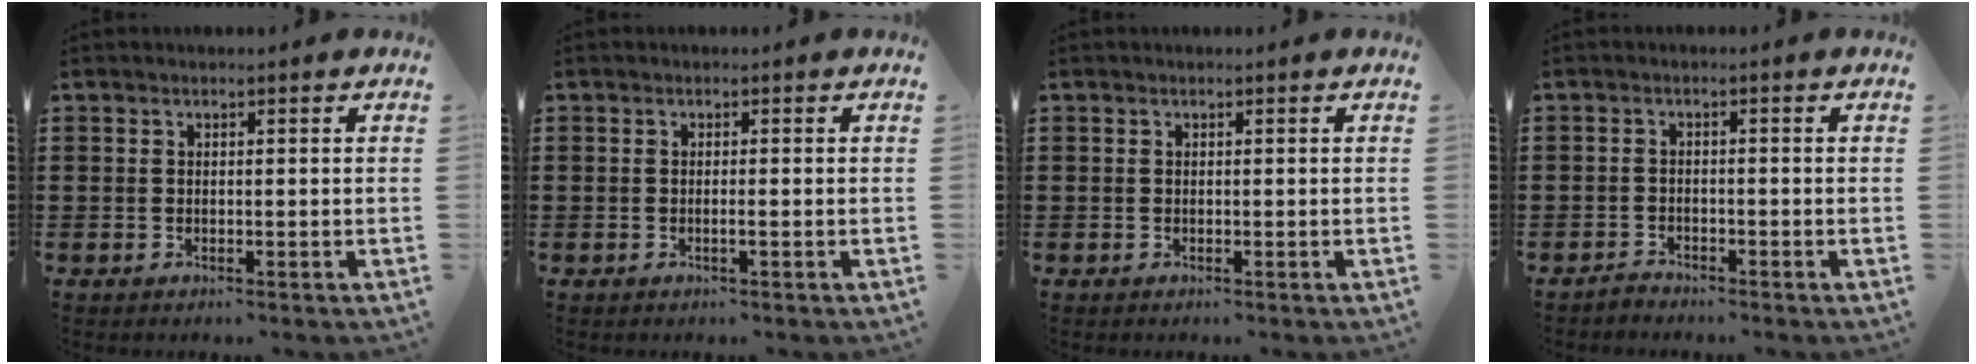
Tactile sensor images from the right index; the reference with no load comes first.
{"total": 0.8, "force": [-0.3, -0.1, 0.8], "torque": [-0.013, -0.005, -0.005]}
{"total": 0.0}
{"total": 1.4, "force": [-1.4, 0.2, 0.0], "torque": [-0.006, 0.004, -0.029]}